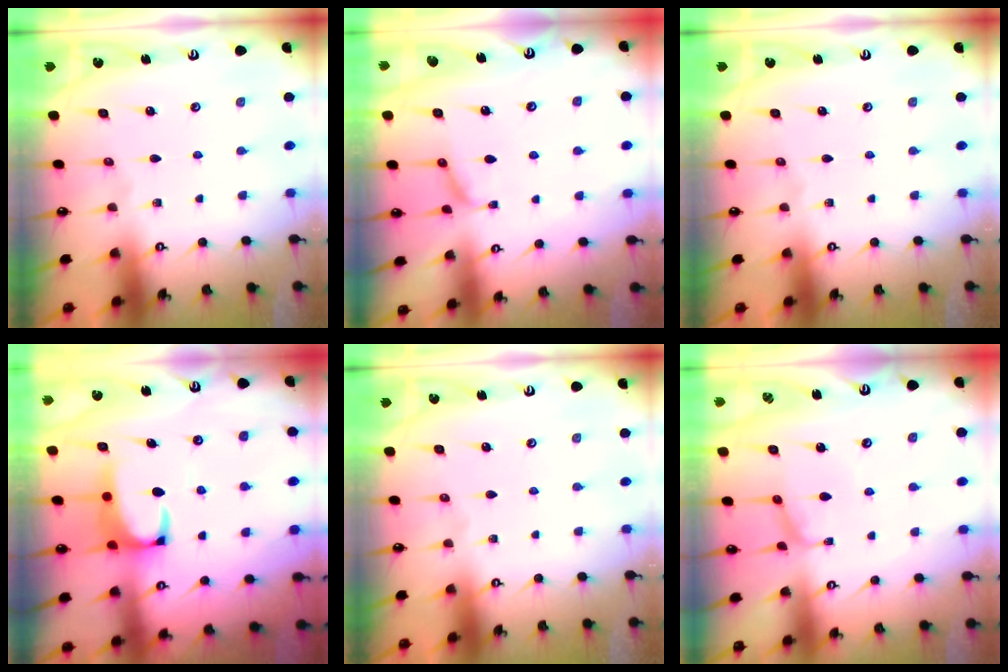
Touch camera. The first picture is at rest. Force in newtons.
{"total": 1.8, "press": 1.7, "slide": 0.6}
{"total": 0.0}
{"total": 3.0, "press": 2.8, "slide": 1.1}
{"total": 0.0}
{"total": 1.5, "press": 1.3, "slide": 0.5}